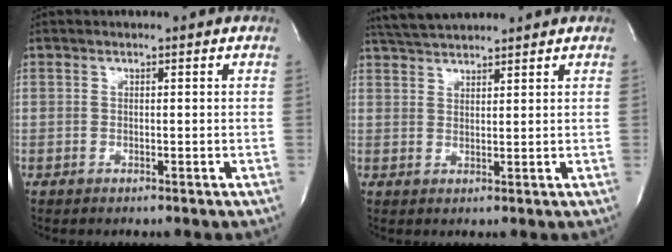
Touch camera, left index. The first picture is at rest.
{"total": 5.9, "force": [5.6, 0.2, 1.9], "torque": [-0.041, 0.032, 0.103]}